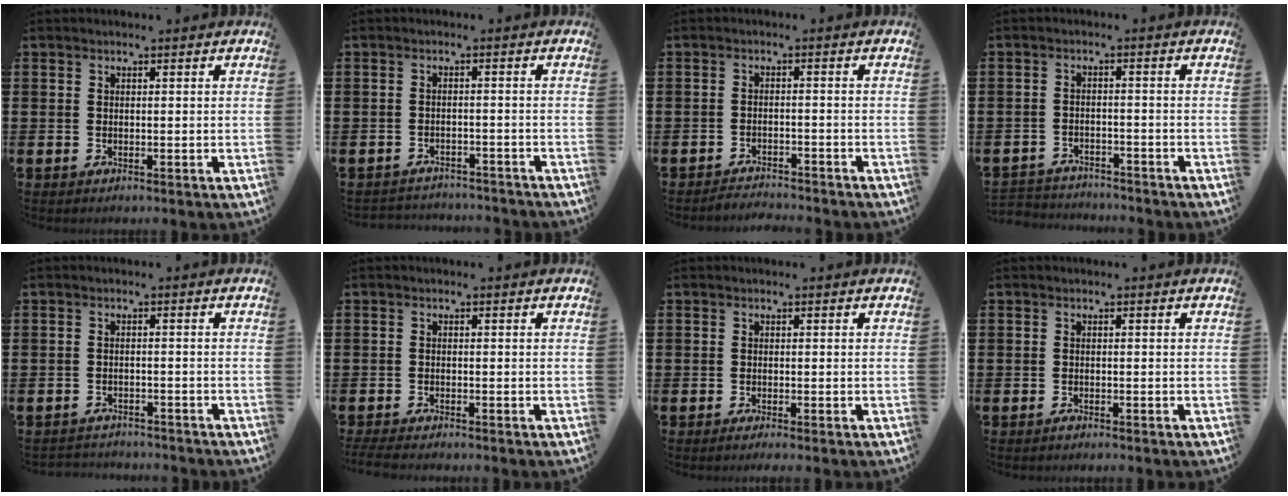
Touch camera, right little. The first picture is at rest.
{"total": 2.1, "force": [-2.0, 0.1, -0.3], "torque": [-0.002, 0.002, -0.046]}
{"total": 2.0, "force": [-2.0, -0.1, -0.2], "torque": [-0.003, 0.004, -0.042]}
{"total": 2.7, "force": [-2.6, 0.3, -0.3], "torque": [-0.002, 0.000, -0.059]}
{"total": 1.7, "force": [-1.7, 0.1, -0.2], "torque": [-0.002, 0.003, -0.037]}
{"total": 1.3, "force": [-1.2, 0.1, 0.6], "torque": [-0.010, 0.001, -0.023]}
{"total": 0.6, "force": [-0.4, 0.0, 0.5], "torque": [-0.007, -0.002, -0.007]}
{"total": 0.5, "force": [-0.5, 0.0, 0.2], "torque": [-0.004, -0.004, -0.009]}